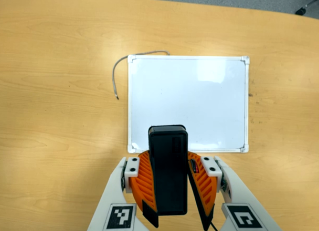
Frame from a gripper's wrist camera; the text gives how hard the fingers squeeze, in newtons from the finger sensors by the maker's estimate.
{"total": 10.0, "left": 9.9, "right": 10.0}